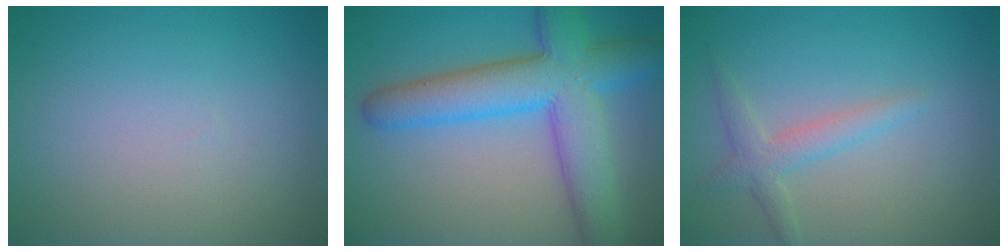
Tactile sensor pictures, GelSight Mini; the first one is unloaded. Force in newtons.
{"total": 9.0, "press": 9.0, "slide": 0.5}
{"total": 2.2, "press": 2.2, "slide": 0.1}